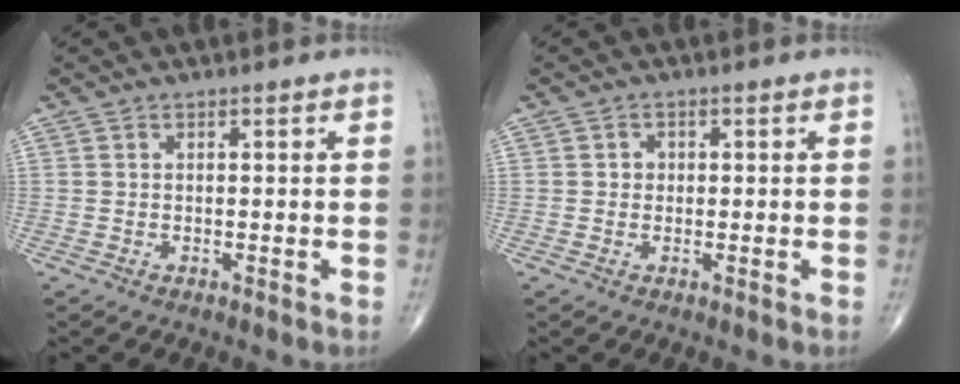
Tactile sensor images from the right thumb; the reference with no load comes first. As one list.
[{"total": 1.4, "force": [0.1, 1.3, 0.5], "torque": [-0.001, 0.003, -0.001]}]